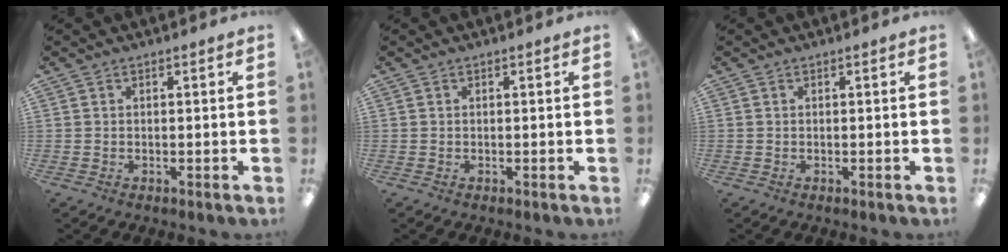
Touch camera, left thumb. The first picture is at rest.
{"total": 0.0}
{"total": 0.0}